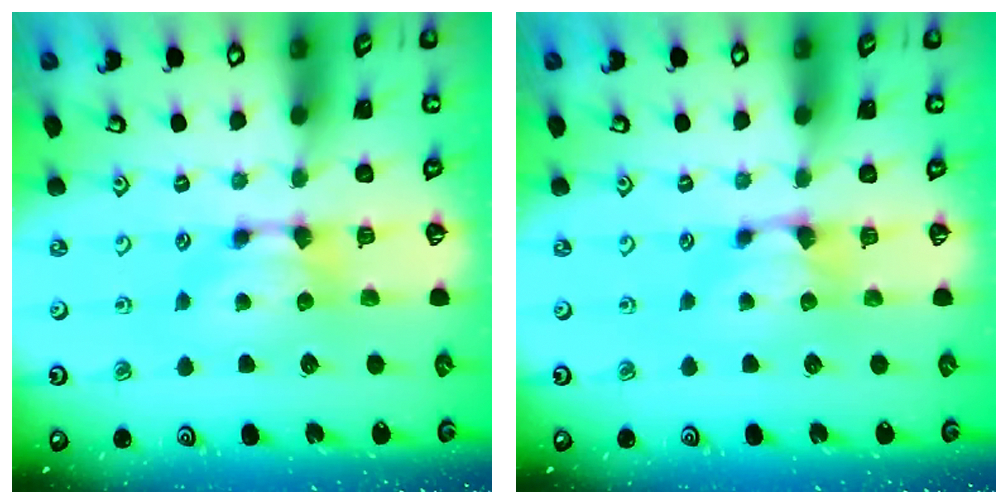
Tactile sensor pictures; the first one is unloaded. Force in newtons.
{"total": 0.0}